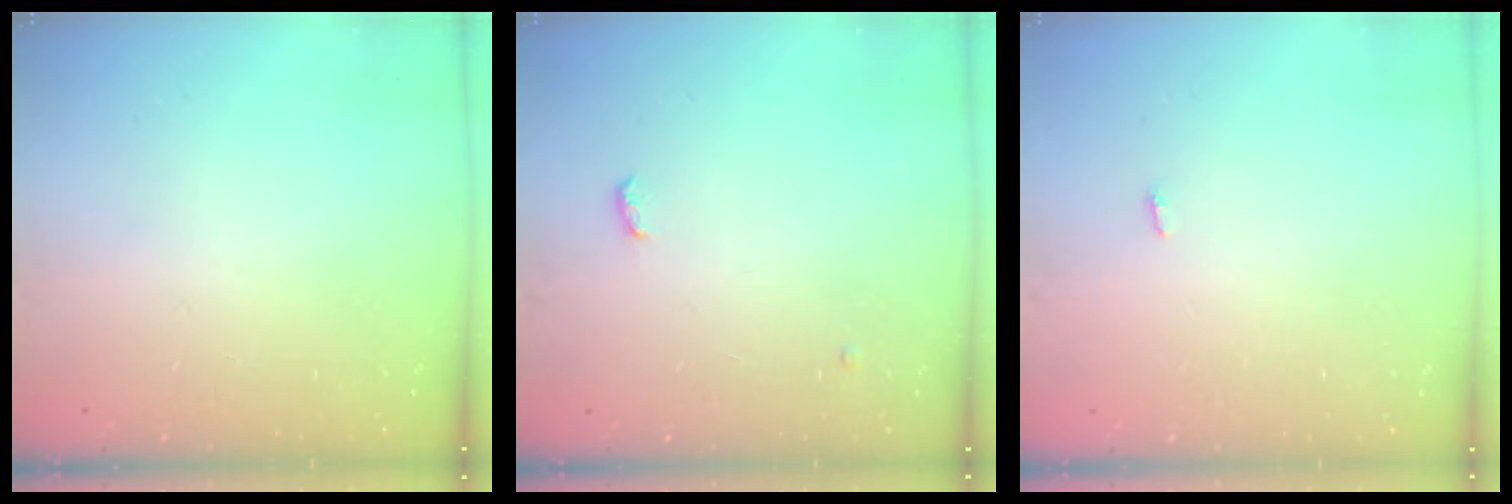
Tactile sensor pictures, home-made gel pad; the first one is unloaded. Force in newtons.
{"total": 7.6, "press": 4.2, "slide": 6.4}
{"total": 2.8, "press": 1.8, "slide": 2.2}